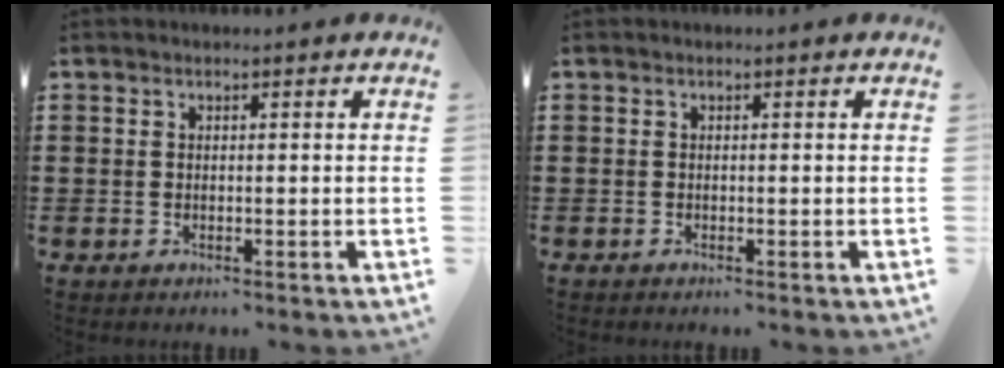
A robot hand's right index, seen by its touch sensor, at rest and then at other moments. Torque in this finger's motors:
{"motor_torque": [-0.27, 0.87, -0.09, -0.08]}